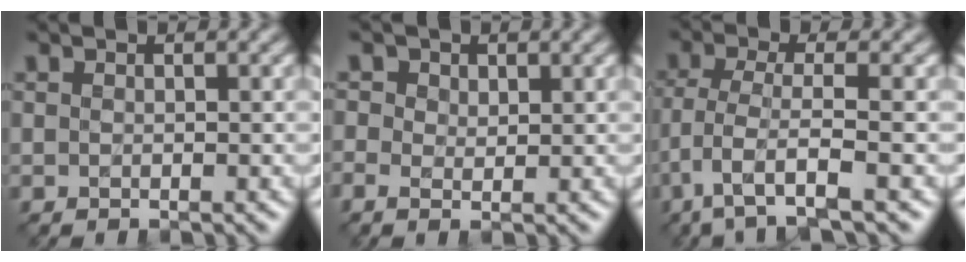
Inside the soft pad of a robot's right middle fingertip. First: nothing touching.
{"total": 1.6, "force": [0.5, 1.2, 0.9], "torque": [-0.017, 0.002, 0.006]}
{"total": 4.2, "force": [-2.0, 0.7, 3.7], "torque": [-0.075, -0.005, -0.041]}